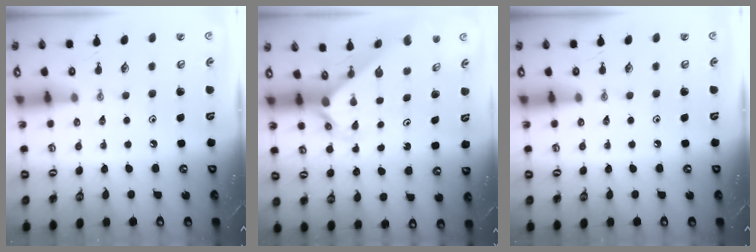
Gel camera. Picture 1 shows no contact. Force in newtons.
{"total": 2.3, "press": 2.3, "slide": 0.2}
{"total": 0.0}